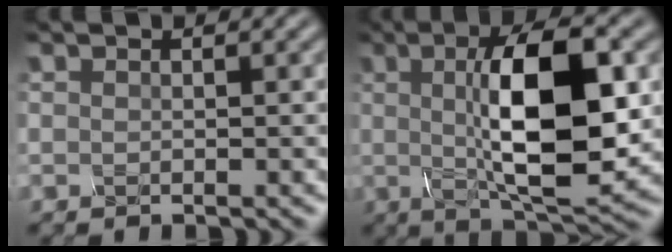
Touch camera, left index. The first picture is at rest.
{"total": 11.3, "force": [0.9, 3.6, 10.7], "torque": [-0.164, 0.003, 0.013]}